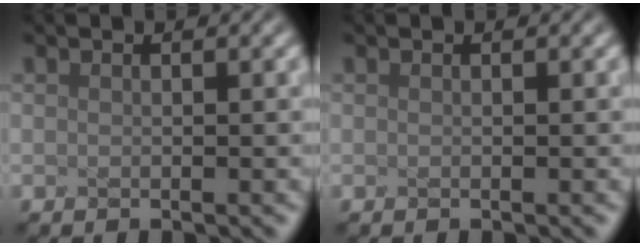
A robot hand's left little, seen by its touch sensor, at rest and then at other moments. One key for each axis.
{"total": 0.0}